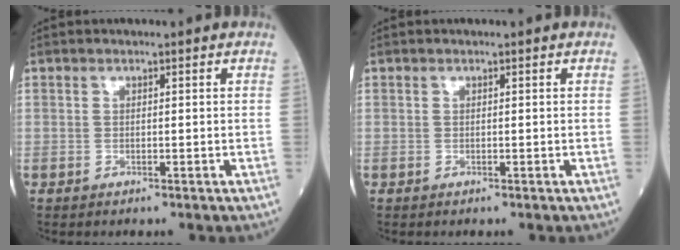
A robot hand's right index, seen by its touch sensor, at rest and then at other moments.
{"total": 0.0}